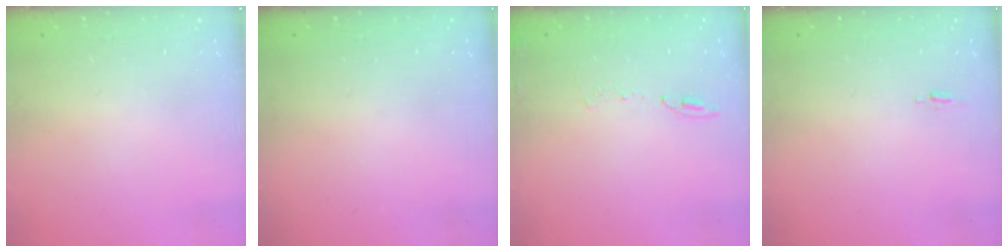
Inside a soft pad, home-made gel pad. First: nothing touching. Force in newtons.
{"total": 0.0}
{"total": 8.3, "press": 8.3, "slide": 0.9}
{"total": 5.0, "press": 4.7, "slide": 1.8}